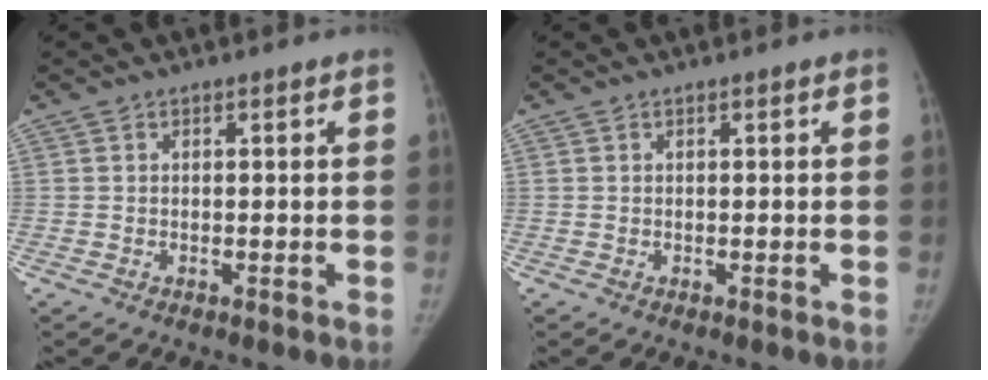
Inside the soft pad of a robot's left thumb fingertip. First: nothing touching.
{"total": 0.0}